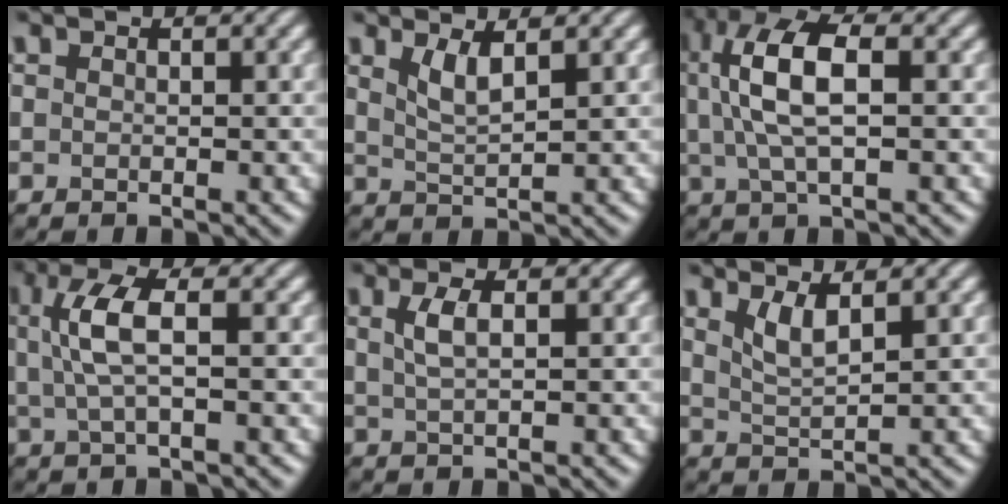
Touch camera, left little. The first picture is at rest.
{"total": 2.2, "force": [1.3, 0.6, 1.7], "torque": [-0.034, -0.007, 0.030]}
{"total": 7.0, "force": [1.3, 2.7, 6.3], "torque": [-0.133, 0.011, 0.020]}
{"total": 4.2, "force": [0.7, 1.2, 4.0], "torque": [-0.087, 0.008, 0.014]}
{"total": 2.1, "force": [0.7, 0.6, 1.9], "torque": [-0.039, 0.003, 0.014]}
{"total": 2.3, "force": [1.4, 0.6, 1.8], "torque": [-0.036, -0.007, 0.030]}